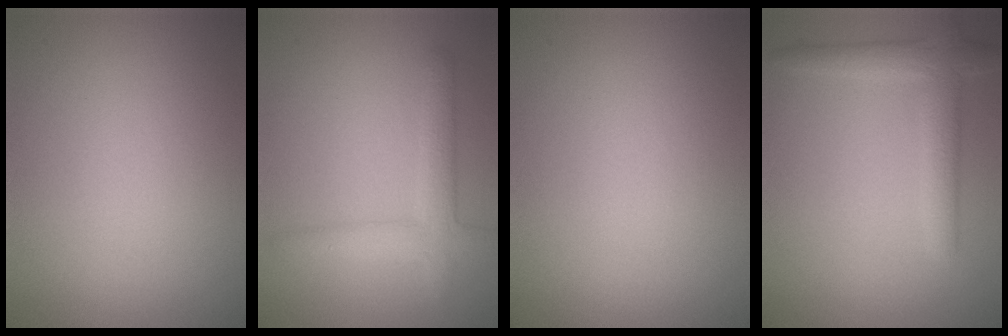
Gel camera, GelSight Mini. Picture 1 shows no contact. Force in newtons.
{"total": 3.0, "press": 3.0, "slide": 0.2}
{"total": 0.0}
{"total": 3.3, "press": 3.3, "slide": 0.3}